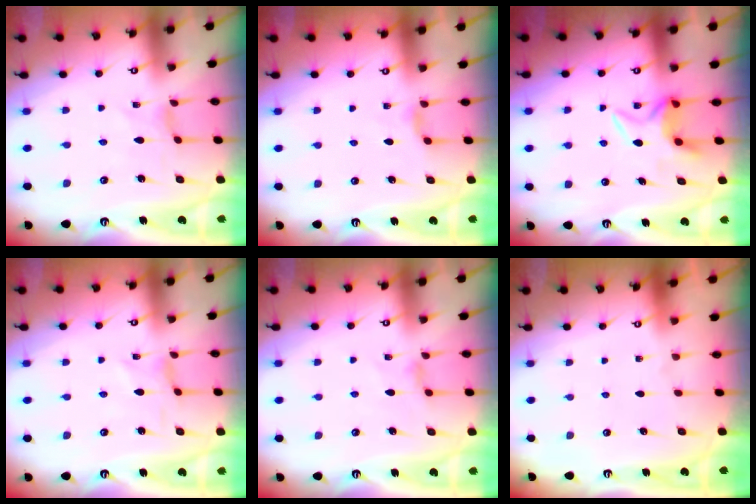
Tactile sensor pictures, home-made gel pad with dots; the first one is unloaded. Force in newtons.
{"total": 1.9, "press": 1.9, "slide": 0.4}
{"total": 6.3, "press": 6.3, "slide": 0.6}
{"total": 0.0}
{"total": 2.7, "press": 2.6, "slide": 0.5}
{"total": 0.0}